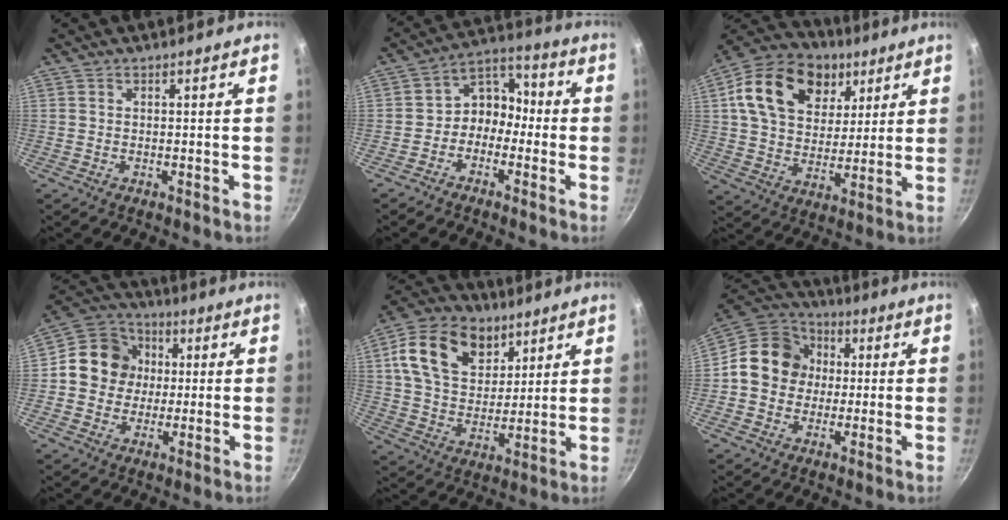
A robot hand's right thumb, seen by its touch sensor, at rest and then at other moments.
{"total": 7.8, "force": [-2.1, 6.3, 4.0], "torque": [-0.025, 0.050, -0.056]}
{"total": 20.4, "force": [8.0, 14.7, 11.8], "torque": [-0.187, -0.006, 0.129]}
{"total": 11.9, "force": [0.9, 10.8, 4.8], "torque": [-0.045, 0.019, -0.005]}
{"total": 17.4, "force": [7.7, 12.0, 9.9], "torque": [-0.151, -0.021, 0.130]}
{"total": 13.3, "force": [0.8, 11.7, 6.2], "torque": [-0.070, 0.025, -0.007]}